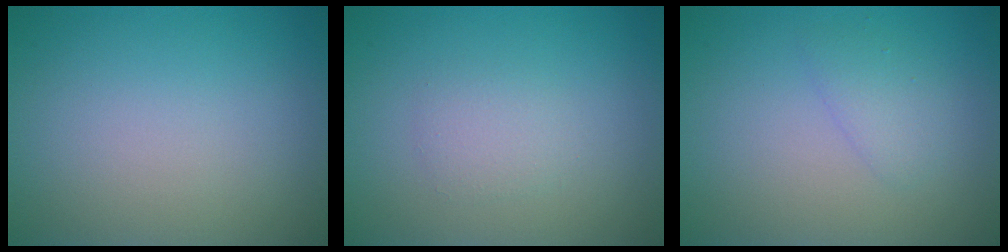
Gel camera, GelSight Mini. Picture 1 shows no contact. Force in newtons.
{"total": 1.5, "press": 1.5, "slide": 0.1}
{"total": 1.6, "press": 1.6, "slide": 0.1}